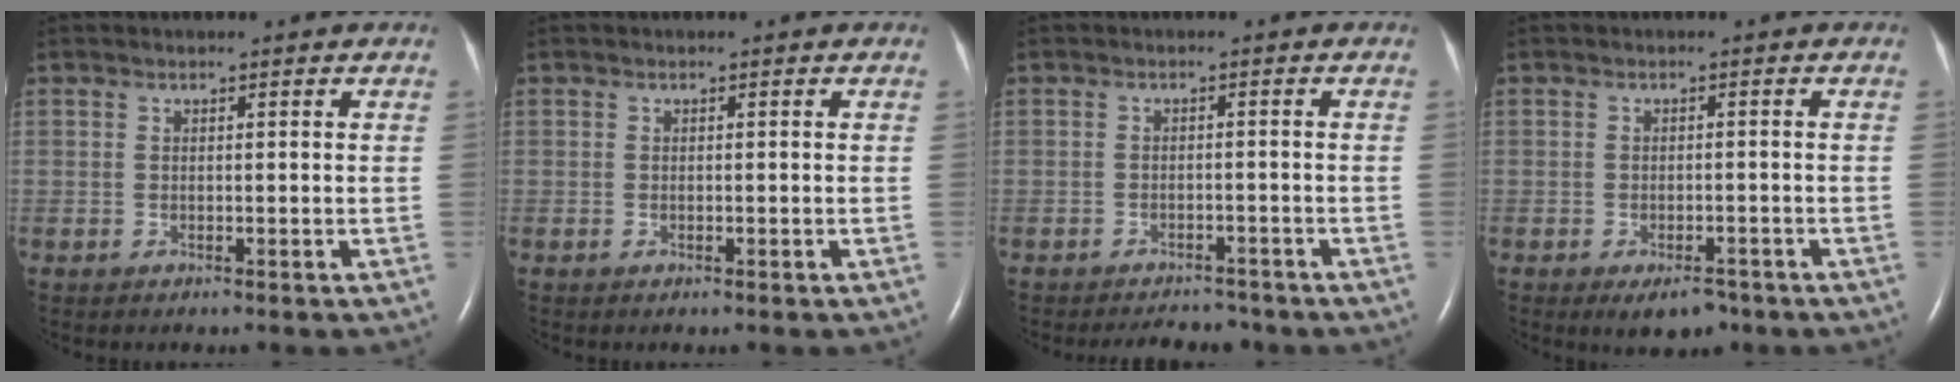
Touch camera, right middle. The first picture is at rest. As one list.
[{"total": 0.0}, {"total": 4.9, "force": [-4.5, 1.7, 0.7], "torque": [-0.012, -0.004, -0.060]}, {"total": 3.9, "force": [-2.6, 1.8, 2.3], "torque": [-0.034, -0.003, -0.030]}]